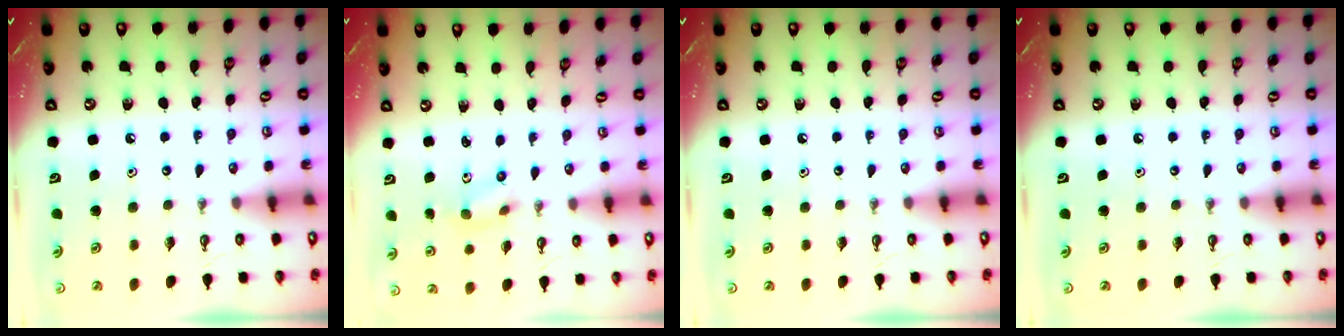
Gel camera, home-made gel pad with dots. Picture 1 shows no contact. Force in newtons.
{"total": 2.0, "press": 1.8, "slide": 0.9}
{"total": 0.0}
{"total": 0.0}